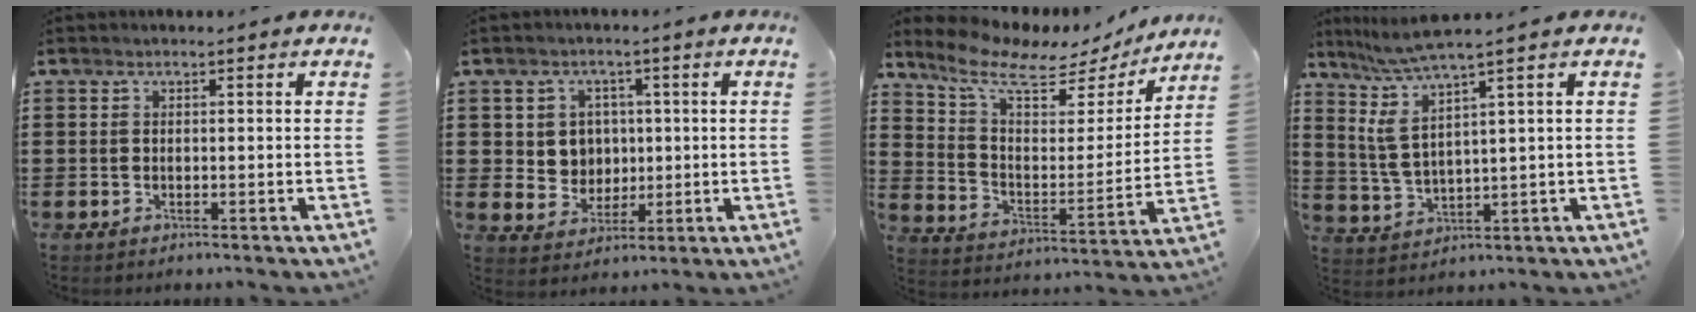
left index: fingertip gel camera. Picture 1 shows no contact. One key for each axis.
{"total": 4.8, "fx": 1.2, "fy": 4.5, "fz": 1.2, "tx": -0.038, "ty": 0.010, "tz": 0.020}
{"total": 8.7, "fx": 6.9, "fy": 2.8, "fz": 4.4, "tx": -0.118, "ty": -0.037, "tz": 0.117}
{"total": 5.3, "fx": 2.8, "fy": 0.4, "fz": 4.4, "tx": -0.112, "ty": -0.024, "tz": 0.039}